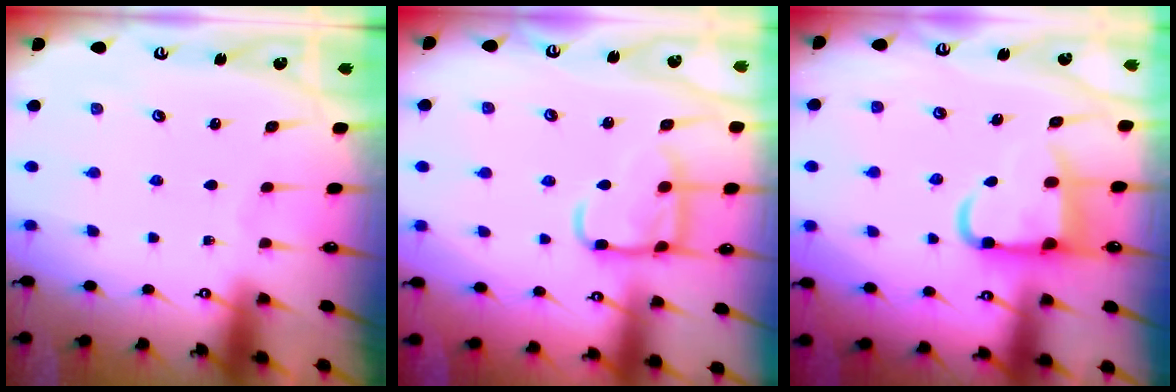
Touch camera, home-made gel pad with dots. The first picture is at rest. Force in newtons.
{"total": 12.0, "press": 12.0, "slide": 1.0}
{"total": 10.7, "press": 10.6, "slide": 1.6}